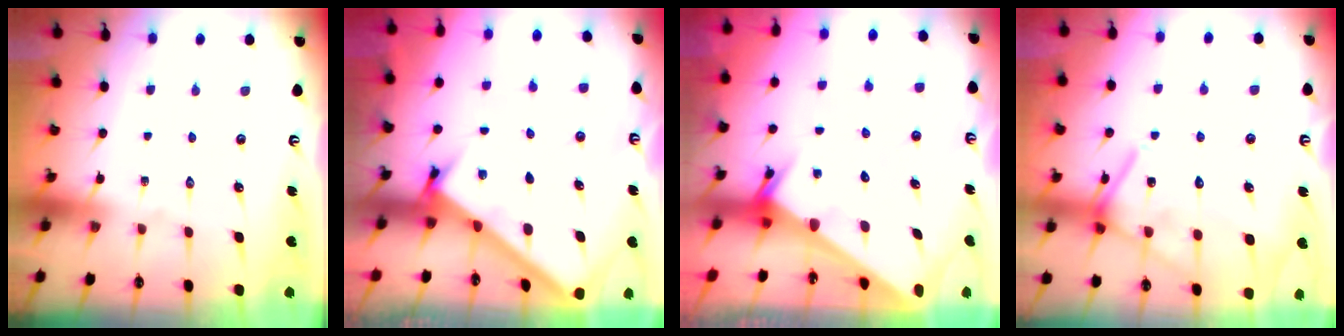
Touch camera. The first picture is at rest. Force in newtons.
{"total": 2.7, "press": 2.7, "slide": 0.3}
{"total": 2.4, "press": 2.4, "slide": 0.0}
{"total": 15.1, "press": 15.0, "slide": 1.2}